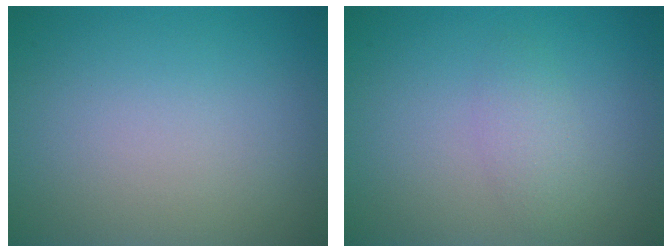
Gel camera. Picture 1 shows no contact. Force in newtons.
{"total": 1.9, "press": 1.9, "slide": 0.1}